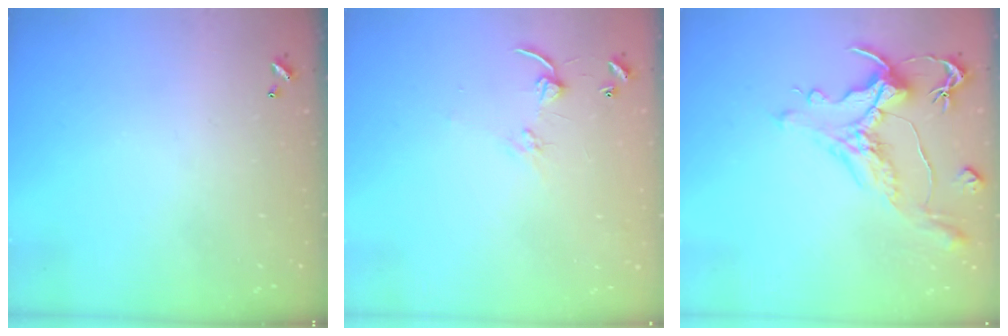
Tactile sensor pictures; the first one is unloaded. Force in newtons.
{"total": 4.6, "press": 4.6, "slide": 0.4}
{"total": 1.5, "press": 0.4, "slide": 1.5}